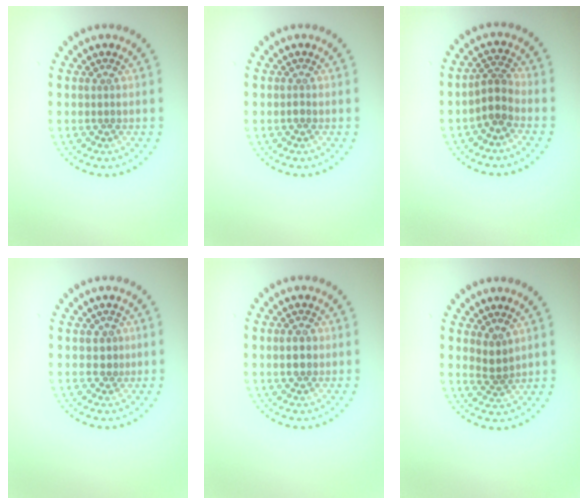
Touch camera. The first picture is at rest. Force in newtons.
{"total": 0.5, "press": 0.3, "slide": 0.4}
{"total": 2.5, "press": 1.9, "slide": 1.5}
{"total": 1.1, "press": 0.9, "slide": 0.7}
{"total": 2.1, "press": 2.1, "slide": 0.2}
{"total": 1.8, "press": 1.4, "slide": 1.1}